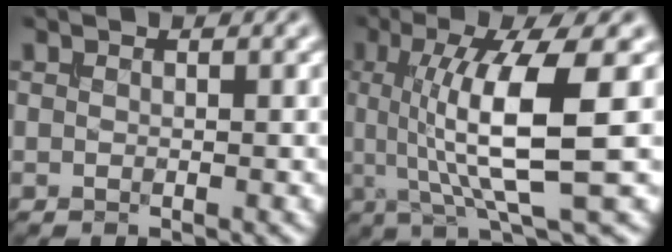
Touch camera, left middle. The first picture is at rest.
{"total": 8.6, "force": [0.6, 1.8, 8.4], "torque": [-0.133, -0.005, 0.014]}